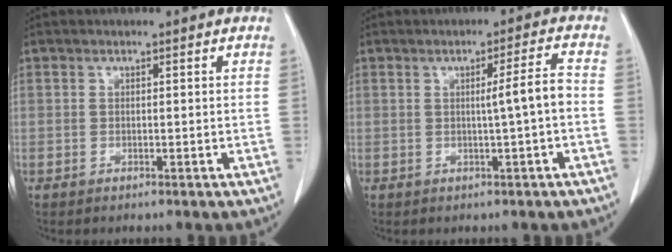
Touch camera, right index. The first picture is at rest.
{"total": 4.0, "force": [-0.4, -0.7, 3.9], "torque": [-0.059, 0.003, -0.005]}